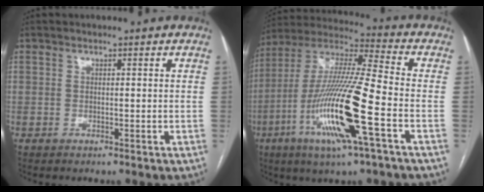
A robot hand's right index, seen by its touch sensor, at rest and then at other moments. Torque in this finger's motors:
{"motor_torque": [1.58, -0.56, 0.64, 0.21]}